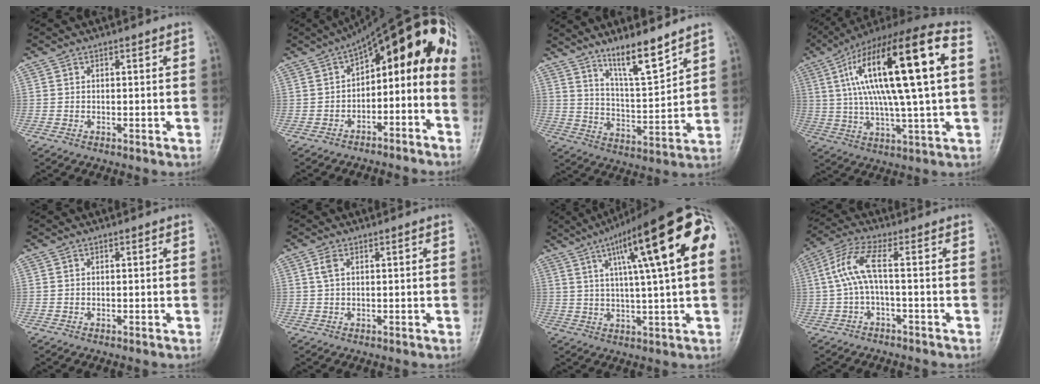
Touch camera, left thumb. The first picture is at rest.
{"total": 17.3, "force": [-3.7, 9.2, 14.2], "torque": [-0.176, 0.099, -0.052]}
{"total": 10.5, "force": [8.1, 1.3, 6.6], "torque": [-0.111, -0.063, 0.151]}
{"total": 25.9, "force": [5.4, 6.1, 24.6], "torque": [-0.439, 0.033, 0.081]}
{"total": 0.0}
{"total": 1.7, "force": [0.6, 0.7, 1.4], "torque": [-0.038, 0.013, 0.015]}
{"total": 20.7, "force": [6.9, 3.5, 19.1], "torque": [-0.279, 0.016, 0.096]}
{"total": 6.3, "force": [-0.5, 1.0, 6.2], "torque": [-0.157, 0.035, -0.013]}